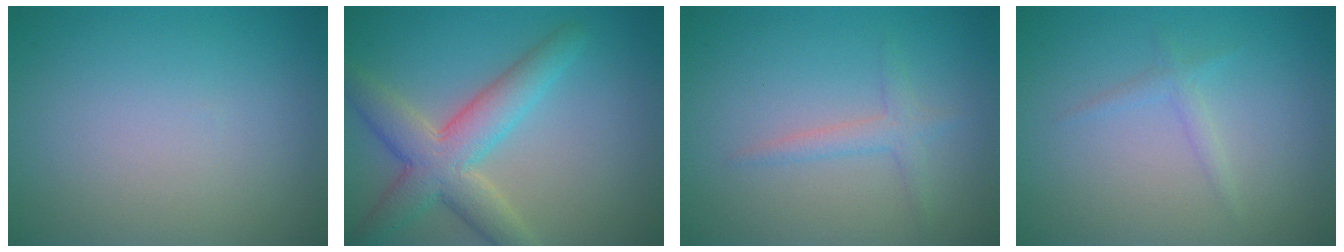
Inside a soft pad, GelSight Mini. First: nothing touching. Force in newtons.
{"total": 6.0, "press": 6.0, "slide": 0.2}
{"total": 1.7, "press": 1.7, "slide": 0.0}
{"total": 1.1, "press": 1.1, "slide": 0.1}